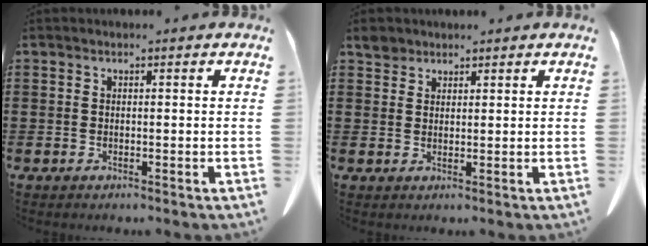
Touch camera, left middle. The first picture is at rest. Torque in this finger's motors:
{"motor_torque": [-0.02, 0.03, 0.00, 0.00]}